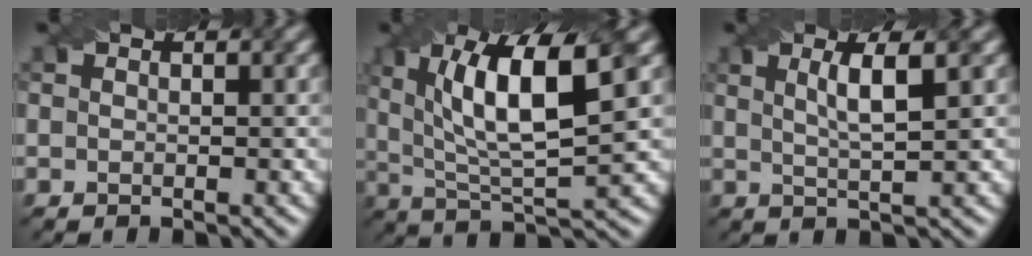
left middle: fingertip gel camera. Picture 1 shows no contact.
{"total": 9.8, "force": [2.8, 2.8, 9.0], "torque": [-0.157, 0.012, 0.064]}
{"total": 3.3, "force": [0.8, 0.5, 3.2], "torque": [-0.054, 0.005, 0.026]}